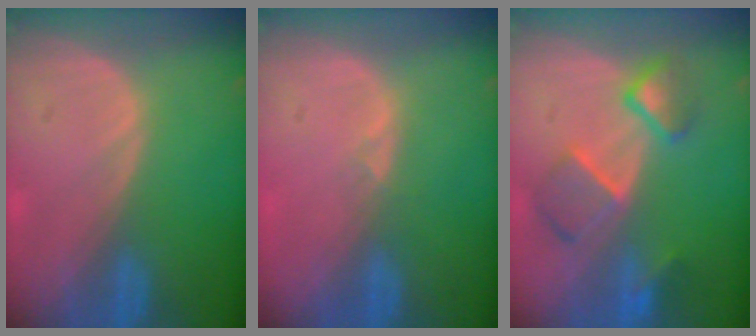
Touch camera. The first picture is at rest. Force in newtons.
{"total": 0.7, "press": 0.6, "slide": 0.3}
{"total": 7.1, "press": 6.9, "slide": 1.9}